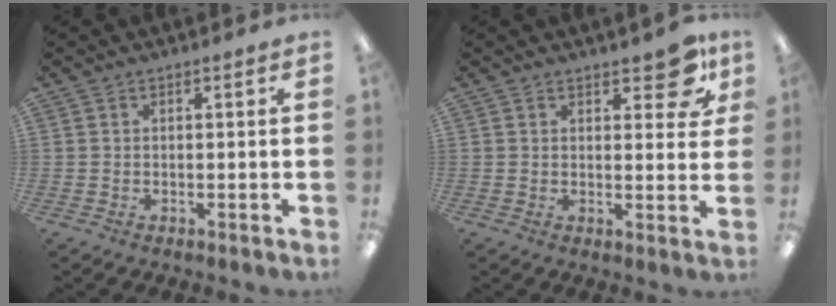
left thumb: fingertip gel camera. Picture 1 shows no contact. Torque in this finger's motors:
{"motor_torque": [0.02, 0.16, -0.03, -0.07, 0.04]}